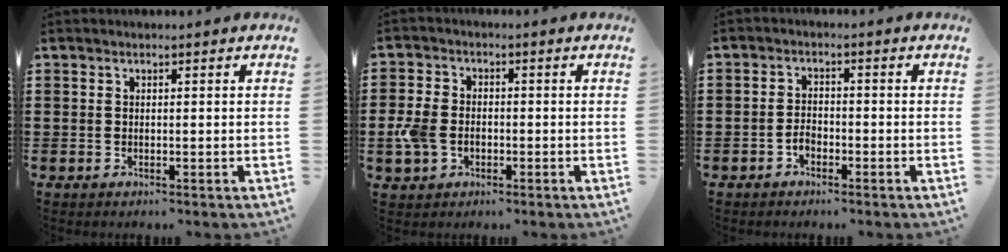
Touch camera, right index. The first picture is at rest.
{"total": 4.8, "force": [-1.4, 3.5, 3.0], "torque": [-0.091, -0.004, -0.034]}
{"total": 2.1, "force": [-1.2, 1.3, 1.2], "torque": [-0.026, 0.003, -0.026]}